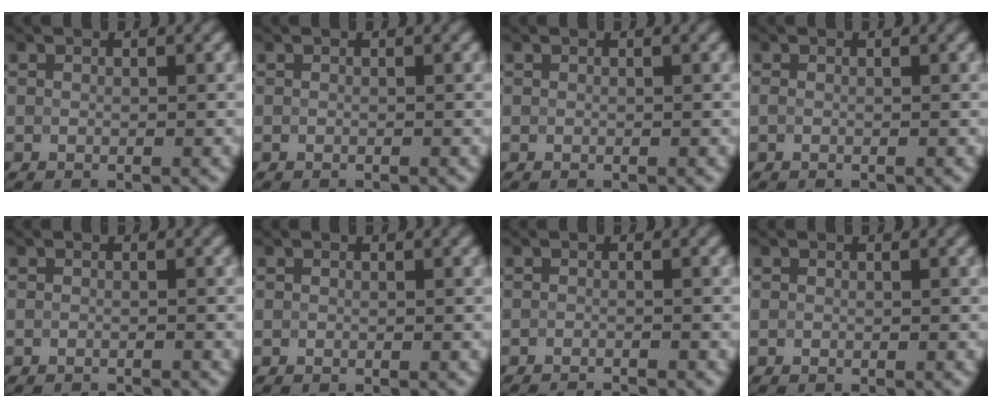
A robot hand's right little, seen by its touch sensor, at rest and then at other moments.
{"total": 0.0}
{"total": 0.0}
{"total": 0.0}
{"total": 1.0, "force": [-1.0, 0.0, 0.2], "torque": [0.001, -0.010, -0.016]}
{"total": 0.0}
{"total": 1.7, "force": [-1.6, 0.3, 0.7], "torque": [0.010, -0.006, -0.024]}
{"total": 0.0}